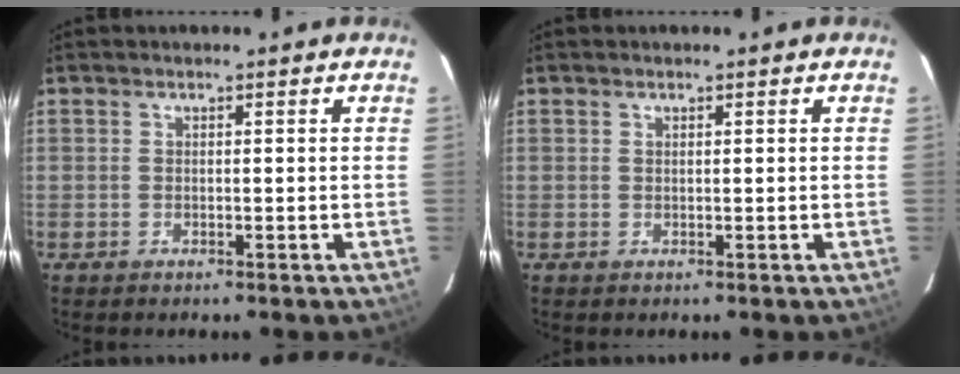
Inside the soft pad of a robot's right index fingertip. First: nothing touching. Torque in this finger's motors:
{"motor_torque": [0.01, -0.05, -0.04, 0.01]}